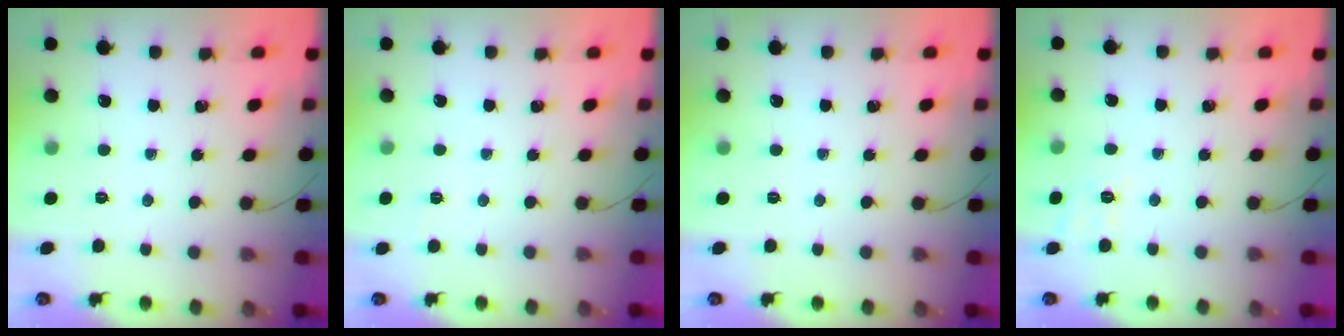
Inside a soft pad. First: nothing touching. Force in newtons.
{"total": 3.9, "press": 3.7, "slide": 1.3}
{"total": 0.0}
{"total": 2.9, "press": 2.1, "slide": 2.0}